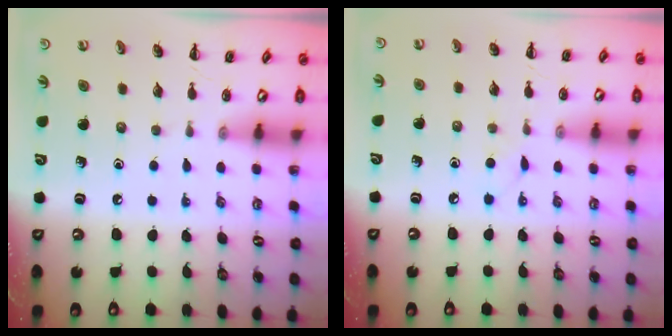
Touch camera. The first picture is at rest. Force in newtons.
{"total": 2.9, "press": 2.8, "slide": 1.0}